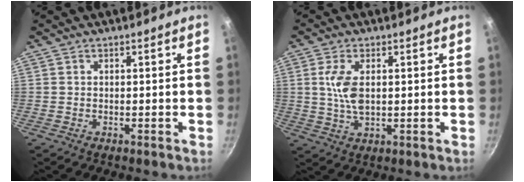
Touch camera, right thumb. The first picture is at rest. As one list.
[{"total": 6.5, "force": [1.0, 3.2, 5.6], "torque": [-0.112, -0.001, 0.021]}]